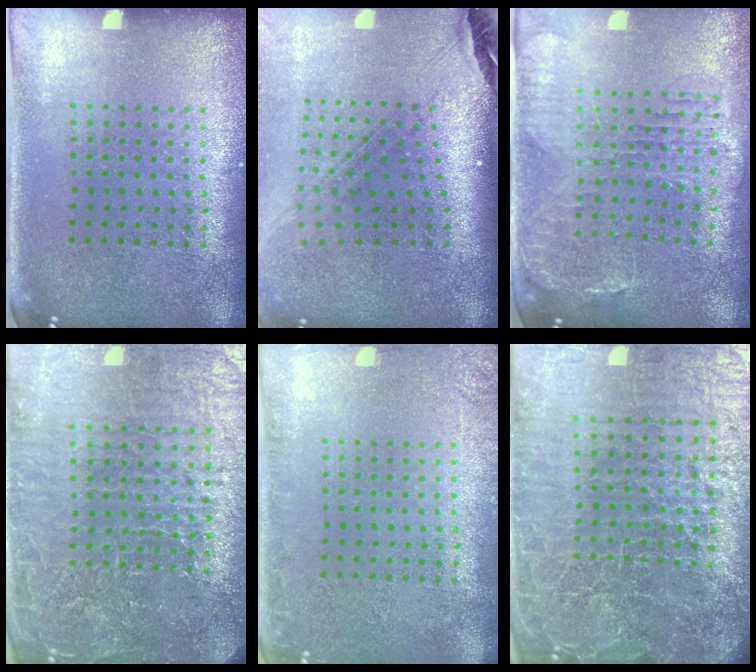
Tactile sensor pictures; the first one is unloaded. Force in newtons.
{"total": 2.5, "press": 1.7, "slide": 1.8}
{"total": 1.4, "press": 1.4, "slide": 0.5}
{"total": 6.0, "press": 5.3, "slide": 2.8}
{"total": 2.0, "press": 2.0, "slide": 0.3}
{"total": 7.6, "press": 6.5, "slide": 3.9}